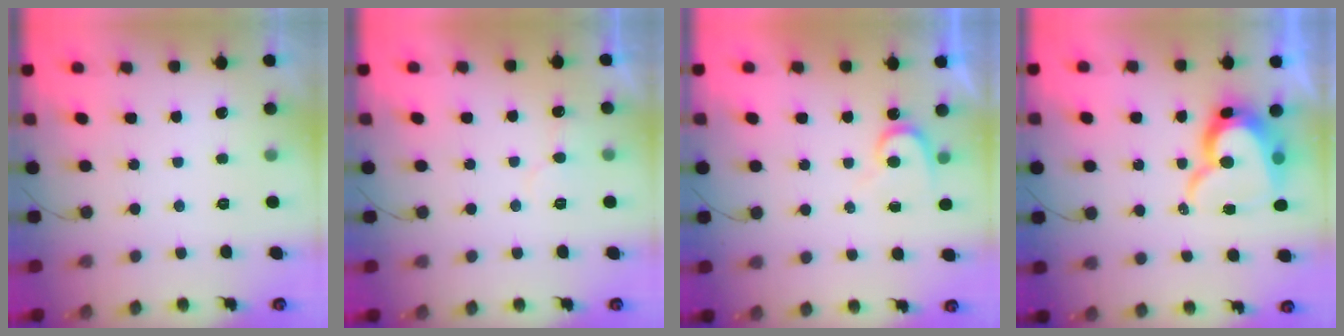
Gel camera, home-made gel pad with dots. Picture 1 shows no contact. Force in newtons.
{"total": 7.2, "press": 7.2, "slide": 0.3}
{"total": 7.3, "press": 7.3, "slide": 0.3}
{"total": 15.3, "press": 15.2, "slide": 1.7}